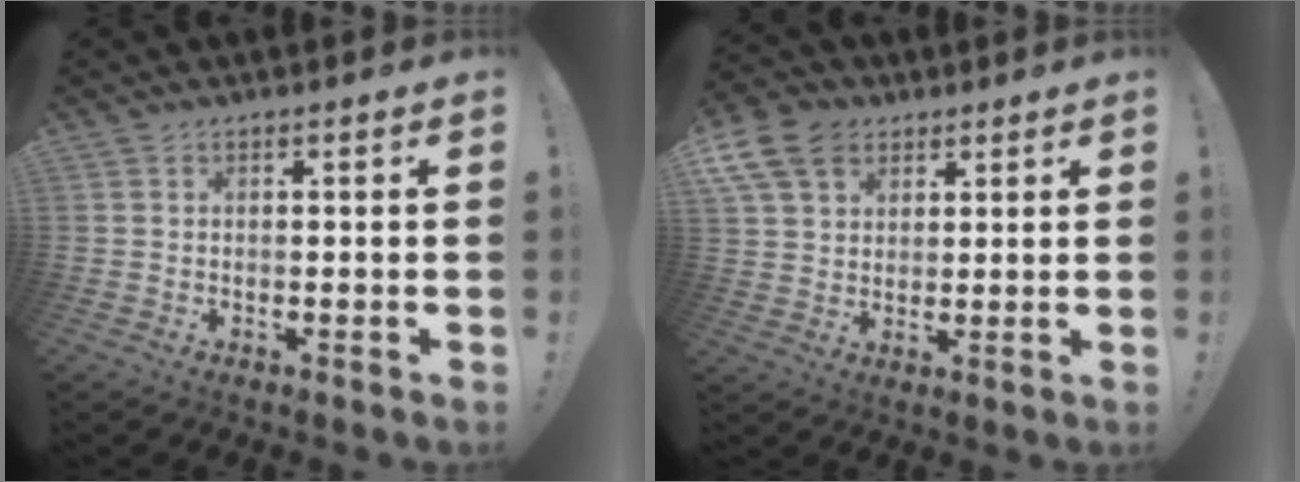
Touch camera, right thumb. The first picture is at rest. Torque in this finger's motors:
{"motor_torque": [0.26, 0.26, 0.41, 0.24, 0.05]}